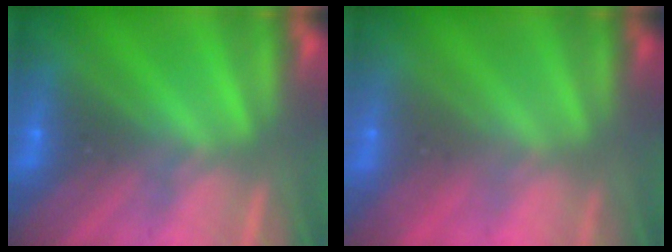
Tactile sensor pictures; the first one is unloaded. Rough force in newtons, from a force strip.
{"total": 2.4}